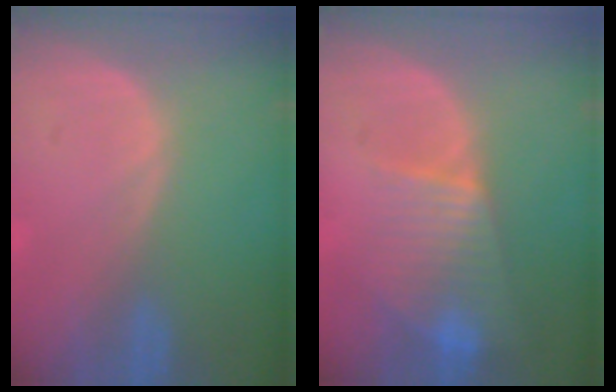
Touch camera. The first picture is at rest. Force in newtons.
{"total": 7.5, "press": 7.0, "slide": 2.5}